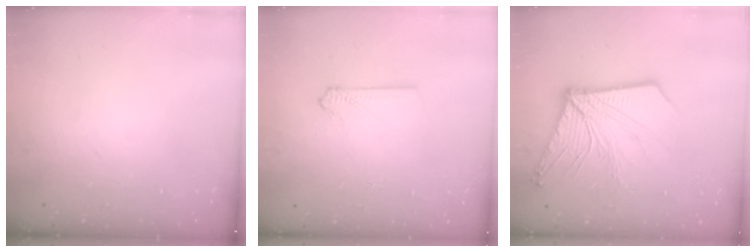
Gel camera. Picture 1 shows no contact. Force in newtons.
{"total": 3.0, "press": 3.0, "slide": 0.4}
{"total": 15.9, "press": 15.9, "slide": 1.3}